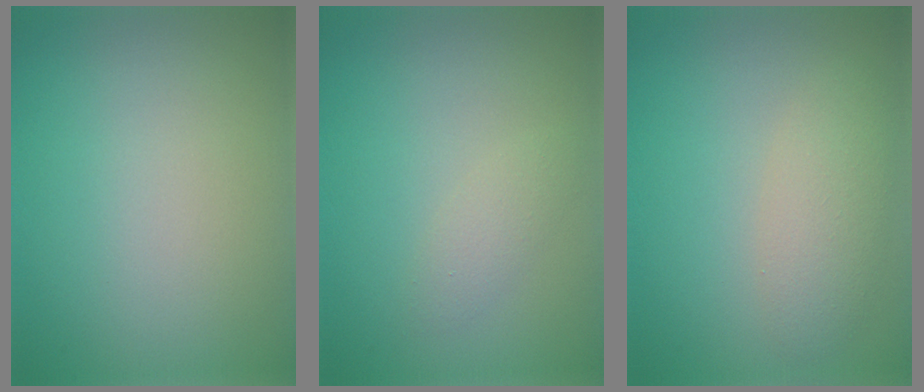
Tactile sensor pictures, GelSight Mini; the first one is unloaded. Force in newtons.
{"total": 1.3, "press": 1.3, "slide": 0.1}
{"total": 3.0, "press": 3.0, "slide": 0.1}